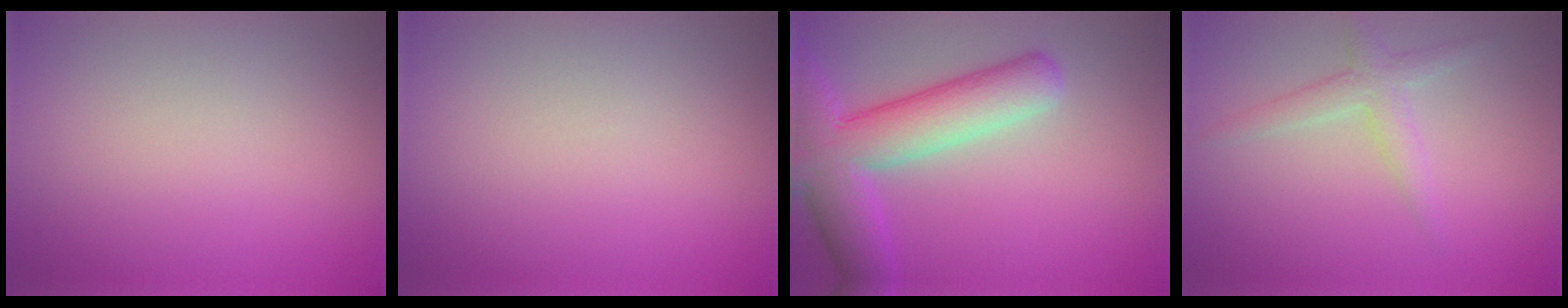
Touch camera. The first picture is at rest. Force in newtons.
{"total": 0.0}
{"total": 8.5, "press": 8.5, "slide": 0.5}
{"total": 2.4, "press": 2.4, "slide": 0.1}